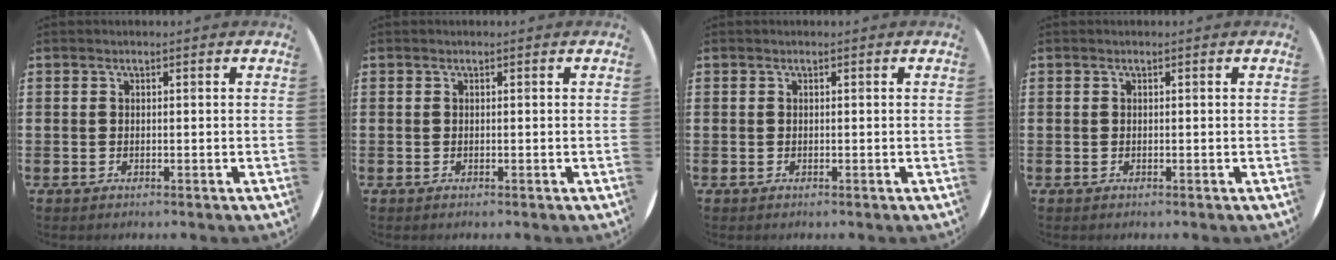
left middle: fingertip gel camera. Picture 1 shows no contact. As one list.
[{"total": 0.0}, {"total": 0.0}, {"total": 0.0}]